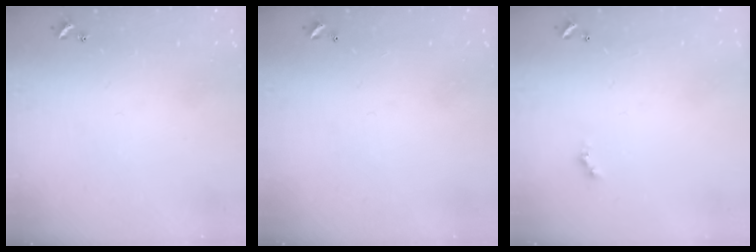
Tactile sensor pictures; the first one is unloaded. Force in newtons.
{"total": 2.8, "press": 2.8, "slide": 0.1}
{"total": 0.0}